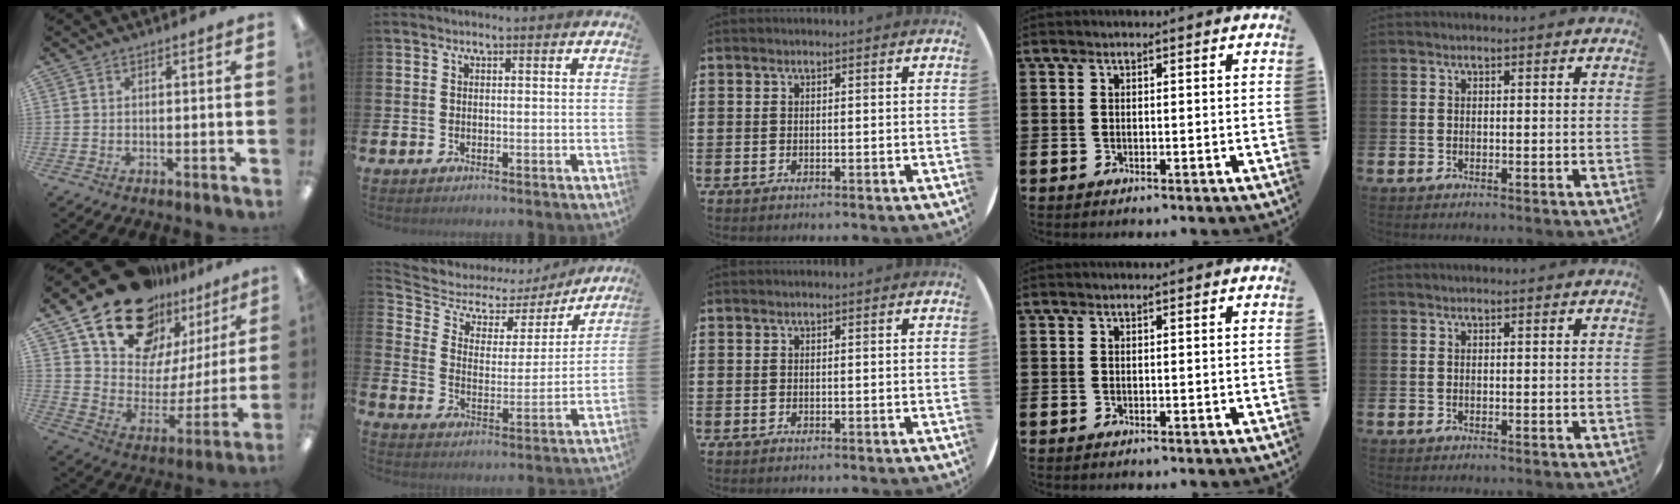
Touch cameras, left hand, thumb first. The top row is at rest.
{"thumb": {"total": 22.0, "force": [17.0, 11.6, 7.8], "torque": [-0.142, -0.112, 0.311]}, "index": {"total": 5.9, "force": [4.6, 3.4, 1.5], "torque": [-0.061, -0.033, 0.070]}}